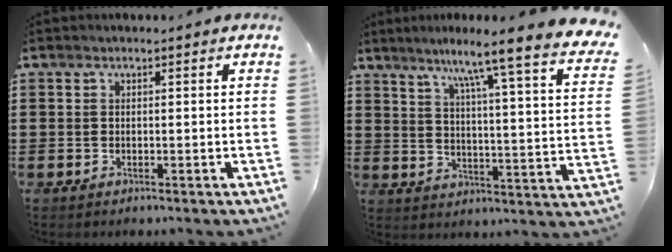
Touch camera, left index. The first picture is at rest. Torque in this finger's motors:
{"motor_torque": [1.30, -0.84, 1.05, 0.21]}